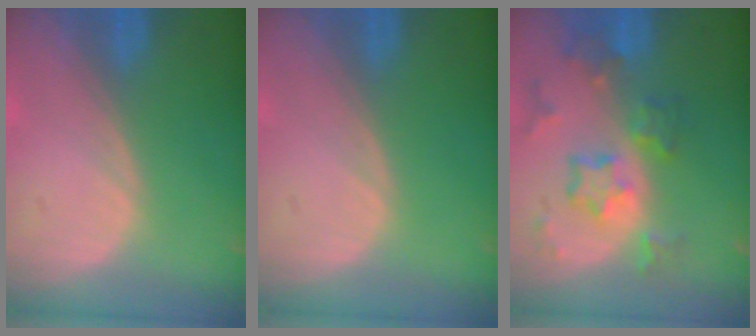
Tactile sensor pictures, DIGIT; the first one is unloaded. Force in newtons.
{"total": 0.0}
{"total": 8.2, "press": 7.2, "slide": 3.9}